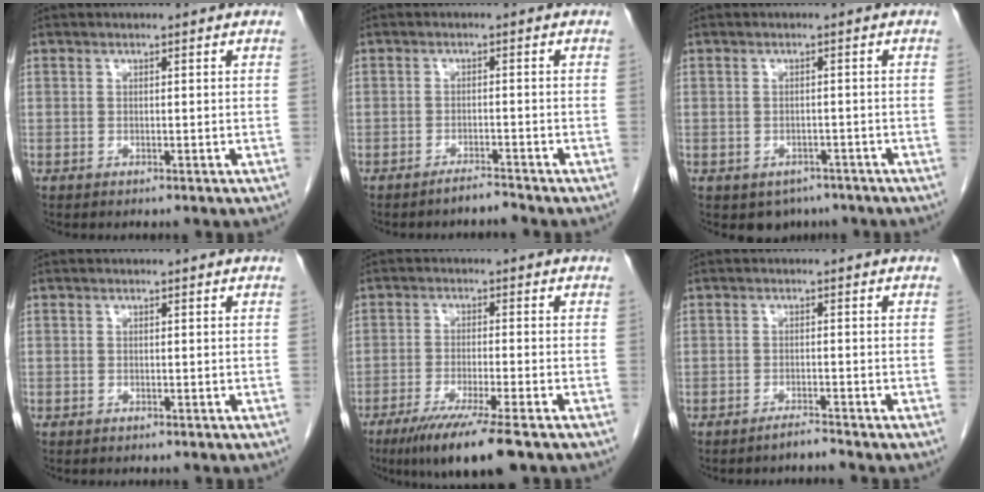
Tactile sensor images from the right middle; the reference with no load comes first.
{"total": 1.8, "force": [-1.8, -0.2, 0.3], "torque": [-0.002, -0.004, -0.030]}
{"total": 3.5, "force": [-2.4, 2.4, 0.9], "torque": [-0.008, 0.005, -0.027]}
{"total": 0.0}
{"total": 9.8, "force": [-6.7, 0.0, 7.1], "torque": [-0.117, -0.026, -0.108]}
{"total": 1.5, "force": [-1.5, -0.3, 0.1], "torque": [0.000, -0.003, -0.023]}